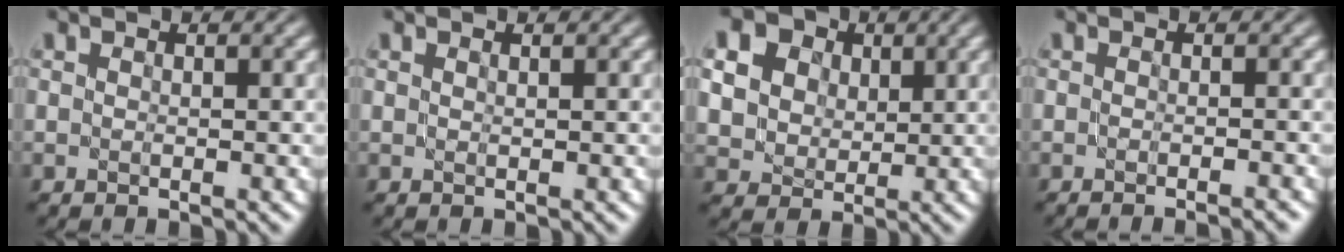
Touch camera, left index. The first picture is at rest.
{"total": 0.0}
{"total": 10.9, "force": [5.0, 8.4, 4.9], "torque": [-0.133, 0.027, 0.086]}
{"total": 2.5, "force": [-1.6, 0.6, 1.8], "torque": [-0.007, 0.002, -0.026]}